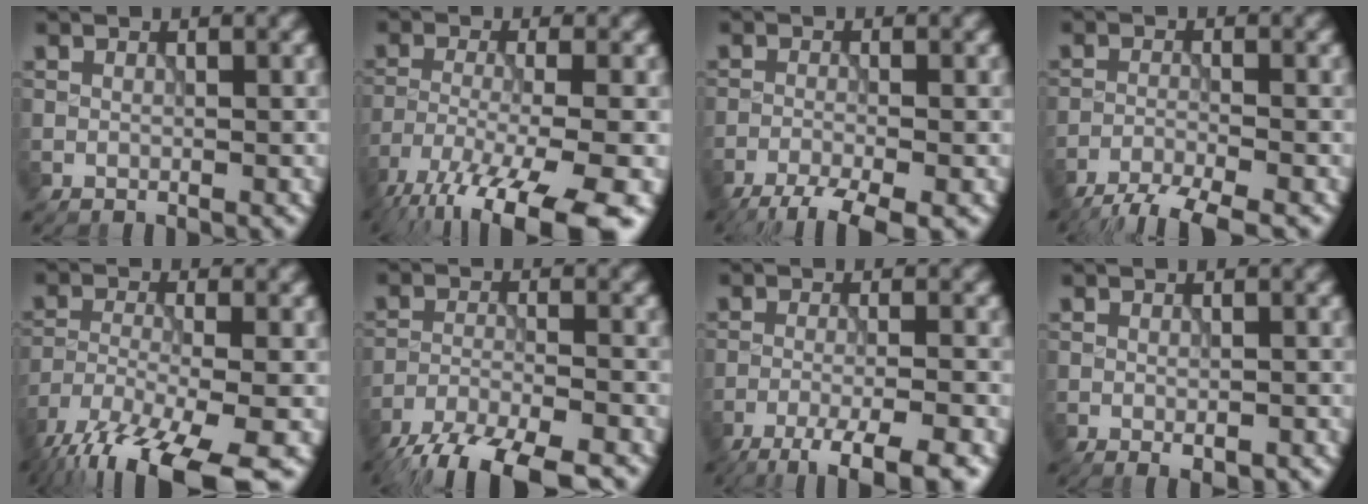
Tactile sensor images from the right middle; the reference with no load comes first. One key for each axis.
{"total": 13.9, "fx": -9.9, "fy": 3.5, "fz": 9.1, "tx": -0.171, "ty": -0.043, "tz": -0.145}
{"total": 5.0, "fx": -3.6, "fy": 0.9, "fz": 3.3, "tx": -0.057, "ty": -0.009, "tz": -0.072}
{"total": 5.2, "fx": -4.4, "fy": 0.6, "fz": 2.7, "tx": -0.048, "ty": -0.016, "tz": -0.086}
{"total": 12.9, "fx": -9.9, "fy": 3.4, "fz": 7.6, "tx": -0.150, "ty": -0.041, "tz": -0.157}
{"total": 10.4, "fx": -8.9, "fy": 2.8, "fz": 4.6, "tx": -0.082, "ty": -0.031, "tz": -0.144}
{"total": 6.9, "fx": -4.9, "fy": 1.2, "fz": 4.8, "tx": -0.069, "ty": -0.011, "tz": -0.081}
{"total": 1.5, "fx": -0.8, "fy": 0.5, "fz": 1.2, "tx": -0.016, "ty": -0.004, "tz": -0.009}